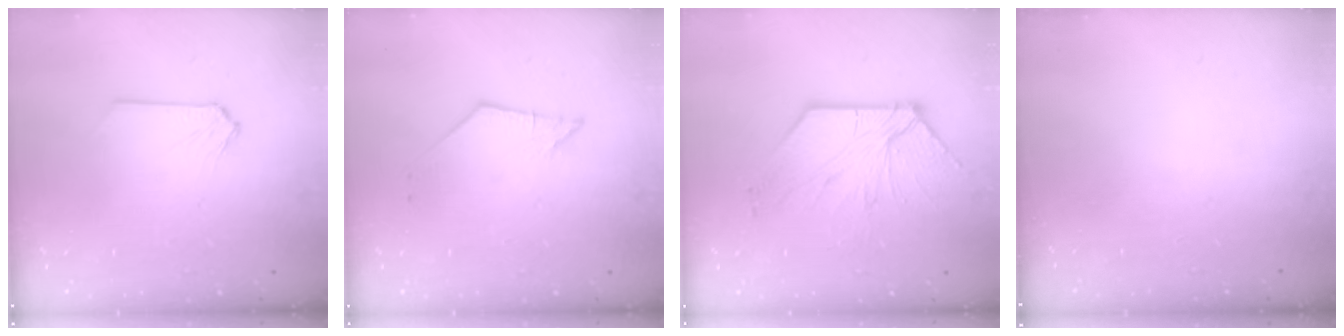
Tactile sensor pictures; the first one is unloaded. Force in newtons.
{"total": 2.5, "press": 2.4, "slide": 0.4}
{"total": 7.3, "press": 7.3, "slide": 0.3}
{"total": 0.0}